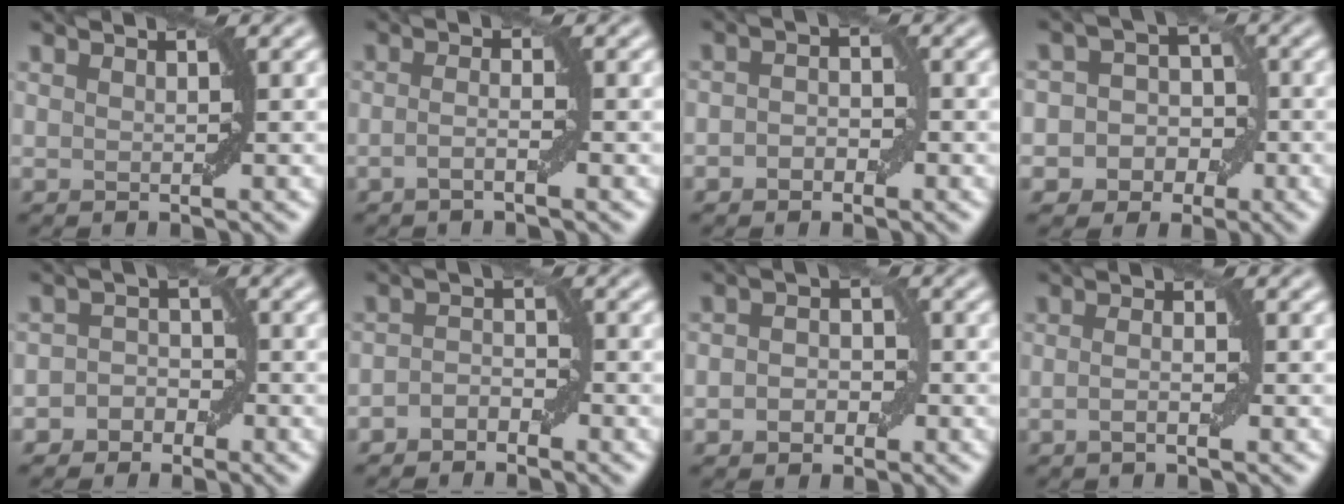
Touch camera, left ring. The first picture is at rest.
{"total": 1.6, "force": [-0.7, 0.2, 1.4], "torque": [-0.029, 0.002, -0.016]}
{"total": 1.9, "force": [-0.7, 1.3, 1.2], "torque": [-0.021, 0.003, -0.016]}
{"total": 6.3, "force": [-1.9, 5.7, 1.7], "torque": [-0.008, 0.024, -0.058]}
{"total": 2.3, "force": [-1.2, 1.9, 0.6], "torque": [0.020, 0.008, -0.028]}
{"total": 1.7, "force": [-1.3, 0.9, 0.7], "torque": [-0.014, 0.009, -0.026]}
{"total": 2.6, "force": [-0.7, 1.9, 1.6], "torque": [-0.017, 0.002, -0.018]}
{"total": 1.6, "force": [-0.5, 0.2, 1.5], "torque": [-0.029, -0.001, -0.011]}